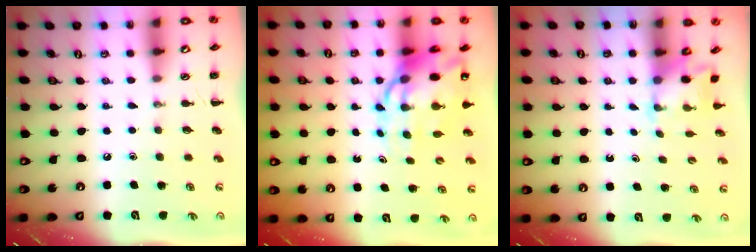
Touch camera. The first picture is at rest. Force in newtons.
{"total": 13.6, "press": 13.0, "slide": 3.7}
{"total": 2.0, "press": 1.9, "slide": 0.6}